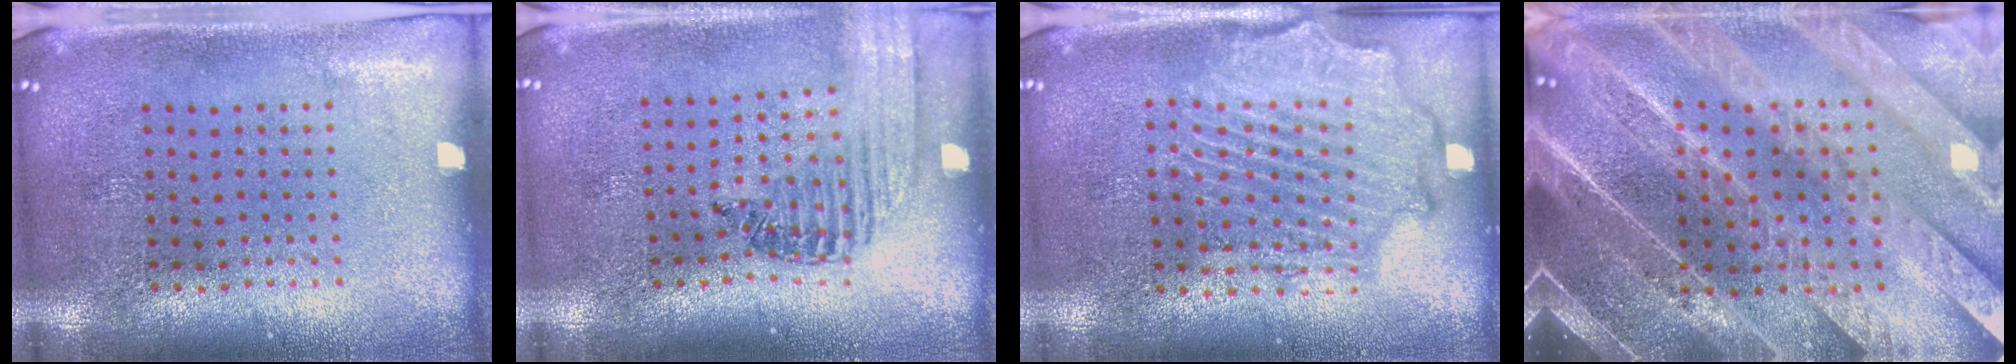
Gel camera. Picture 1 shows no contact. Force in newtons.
{"total": 1.3, "press": 1.3, "slide": 0.4}
{"total": 2.1, "press": 2.1, "slide": 0.4}
{"total": 5.3, "press": 4.5, "slide": 2.7}